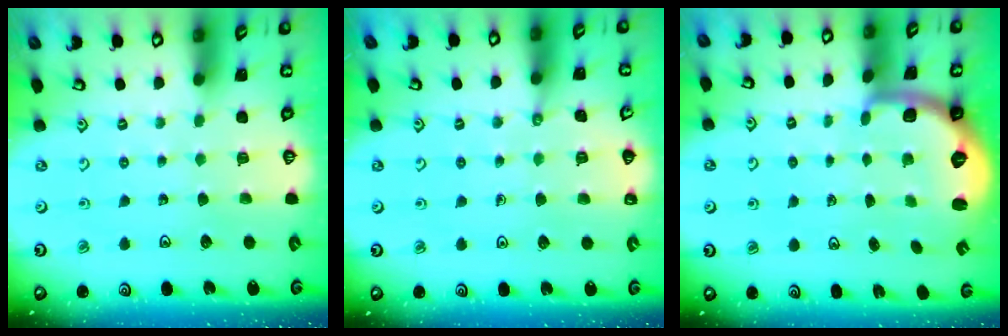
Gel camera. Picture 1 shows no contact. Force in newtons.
{"total": 5.1, "press": 4.8, "slide": 1.6}
{"total": 1.9, "press": 1.8, "slide": 0.4}